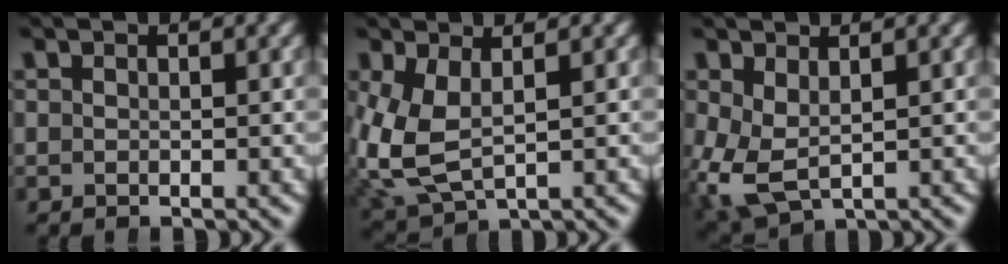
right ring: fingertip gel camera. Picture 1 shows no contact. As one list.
[{"total": 6.2, "force": [0.2, 4.8, 3.9], "torque": [-0.121, -0.025, 0.022]}, {"total": 4.7, "force": [-0.8, 3.8, 2.6], "torque": [-0.095, -0.045, 0.011]}]